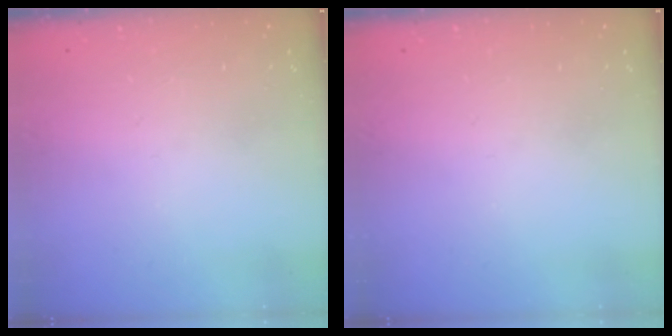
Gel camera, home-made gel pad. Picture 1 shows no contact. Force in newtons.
{"total": 0.0}